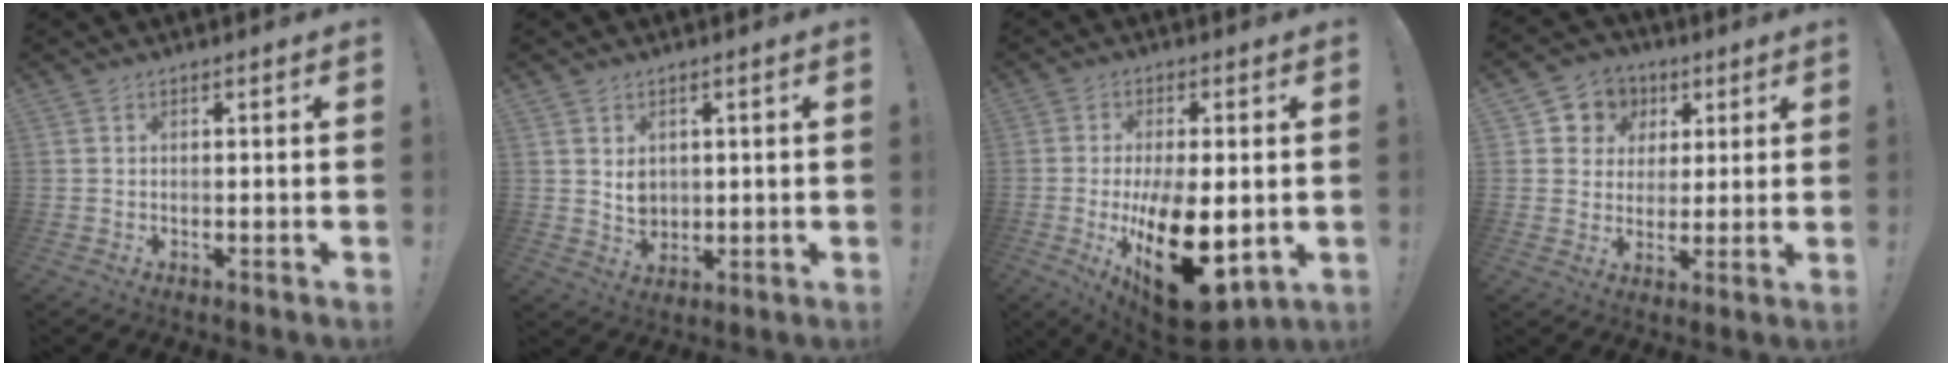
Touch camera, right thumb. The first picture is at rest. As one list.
[{"total": 5.1, "force": [1.8, 4.5, 1.5], "torque": [-0.012, -0.013, 0.036]}, {"total": 21.8, "force": [-4.1, 10.8, 18.5], "torque": [-0.303, -0.002, -0.043]}, {"total": 7.7, "force": [1.9, 7.4, 1.5], "torque": [-0.022, -0.010, 0.042]}]